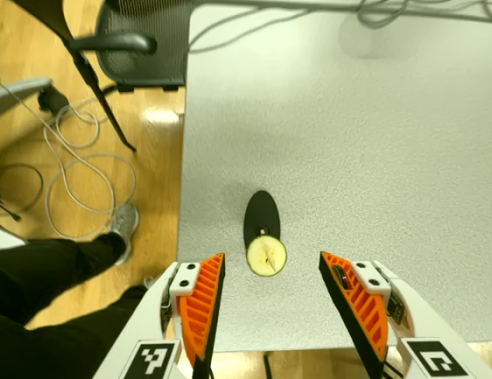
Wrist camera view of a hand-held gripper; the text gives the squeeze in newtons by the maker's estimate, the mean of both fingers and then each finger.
{"total": 0.6, "left": 0.5, "right": 0.6}